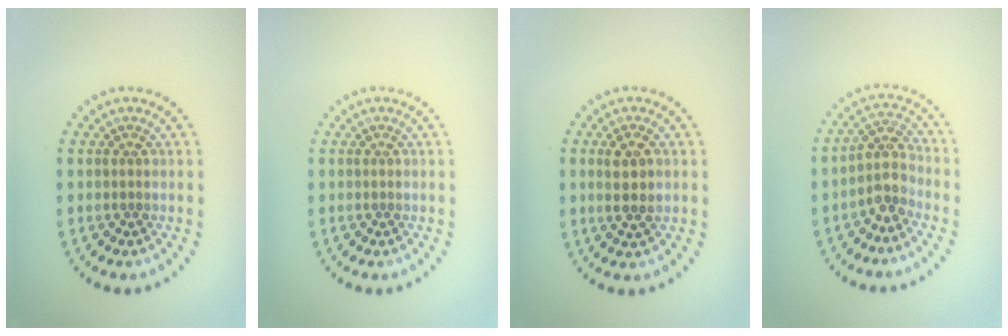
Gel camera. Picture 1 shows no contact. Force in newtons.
{"total": 0.0}
{"total": 2.6, "press": 2.5, "slide": 0.7}
{"total": 3.1, "press": 2.4, "slide": 1.9}